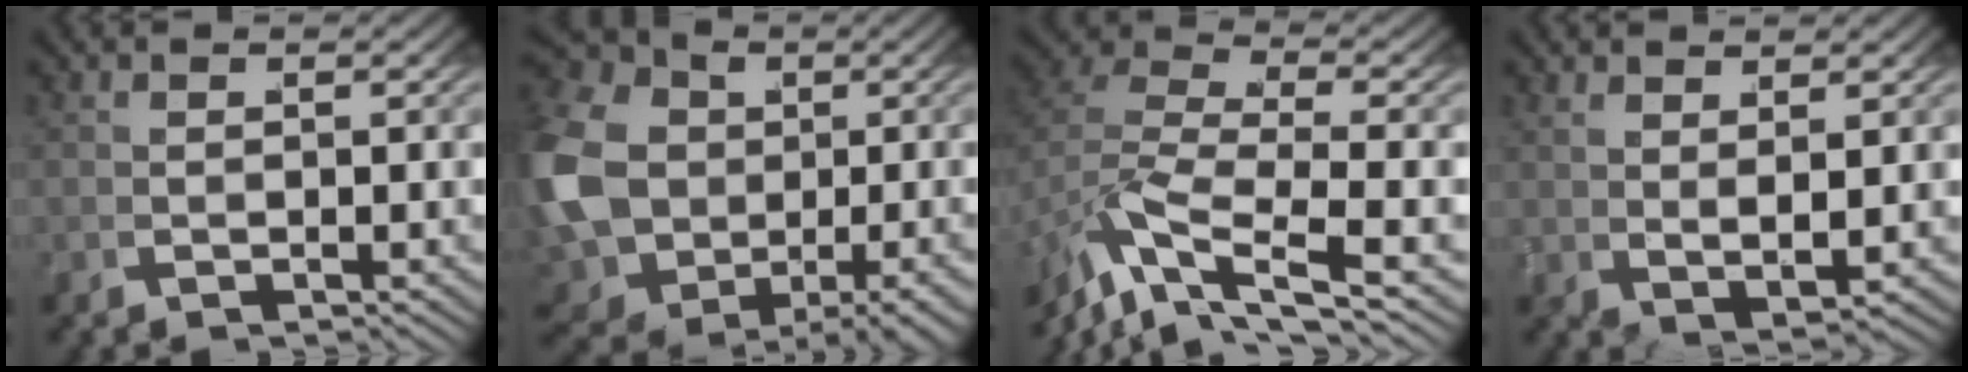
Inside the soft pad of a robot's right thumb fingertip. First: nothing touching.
{"total": 14.4, "force": [0.5, 11.4, 8.7], "torque": [-0.230, -0.061, 0.038]}
{"total": 9.3, "force": [-1.0, 5.5, 7.4], "torque": [-0.167, -0.043, 0.005]}
{"total": 2.7, "force": [2.2, -0.2, 1.4], "torque": [-0.026, -0.005, 0.054]}